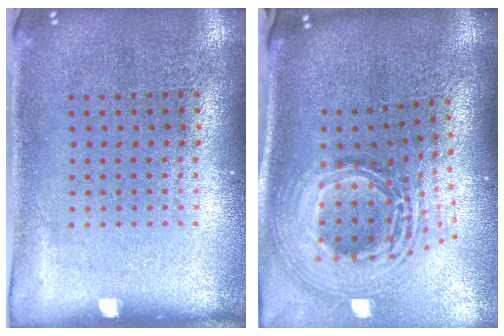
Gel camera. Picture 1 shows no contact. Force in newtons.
{"total": 3.0, "press": 2.0, "slide": 2.2}